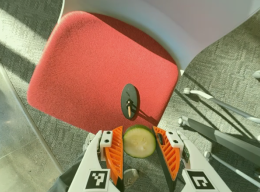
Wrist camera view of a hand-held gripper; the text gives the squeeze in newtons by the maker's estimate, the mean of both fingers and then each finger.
{"total": 8.2, "left": 8.7, "right": 7.8}